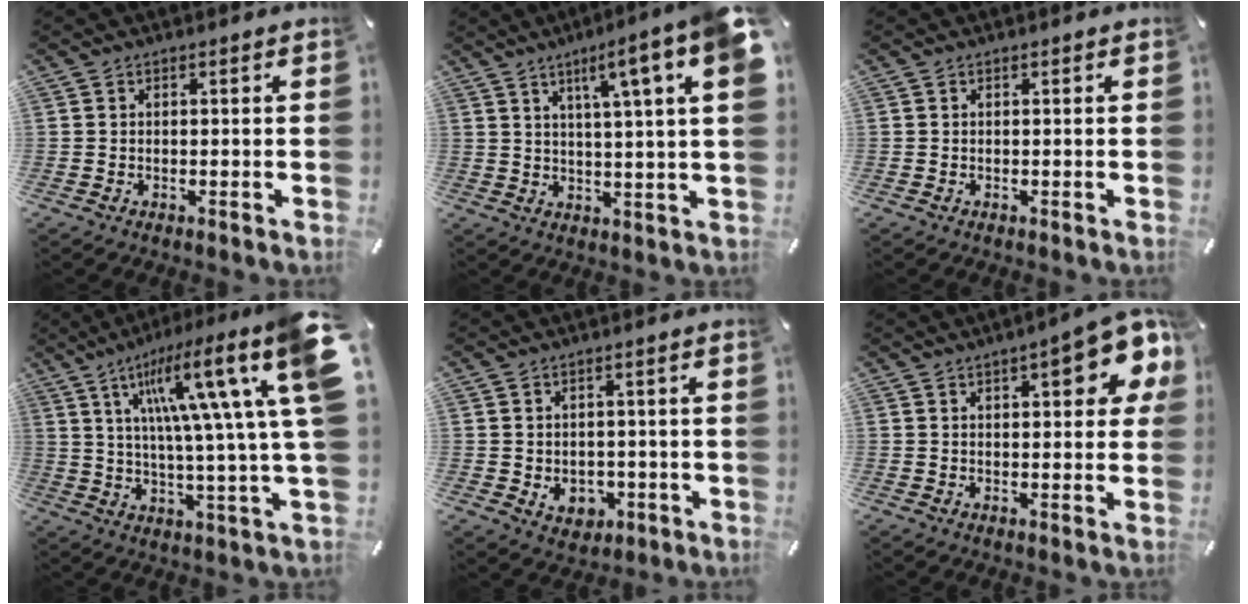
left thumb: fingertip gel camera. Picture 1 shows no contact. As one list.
[{"total": 11.8, "force": [5.9, 0.2, 10.3], "torque": [-0.156, -0.038, 0.083]}, {"total": 0.0}, {"total": 22.9, "force": [8.7, 3.8, 20.9], "torque": [-0.314, -0.050, 0.122]}, {"total": 4.7, "force": [-0.8, 4.0, 2.2], "torque": [-0.022, -0.004, -0.016]}, {"total": 12.0, "force": [5.3, 4.3, 9.9], "torque": [-0.123, -0.021, 0.085]}]